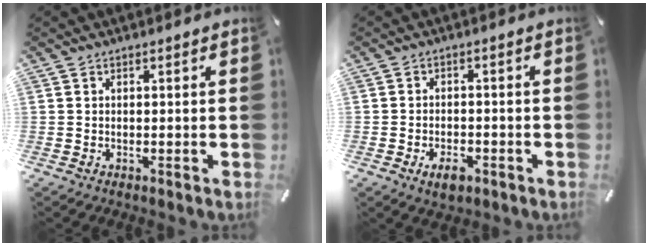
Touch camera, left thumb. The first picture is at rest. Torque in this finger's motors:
{"motor_torque": [0.02, 0.13, -0.06, -0.11, 0.00]}